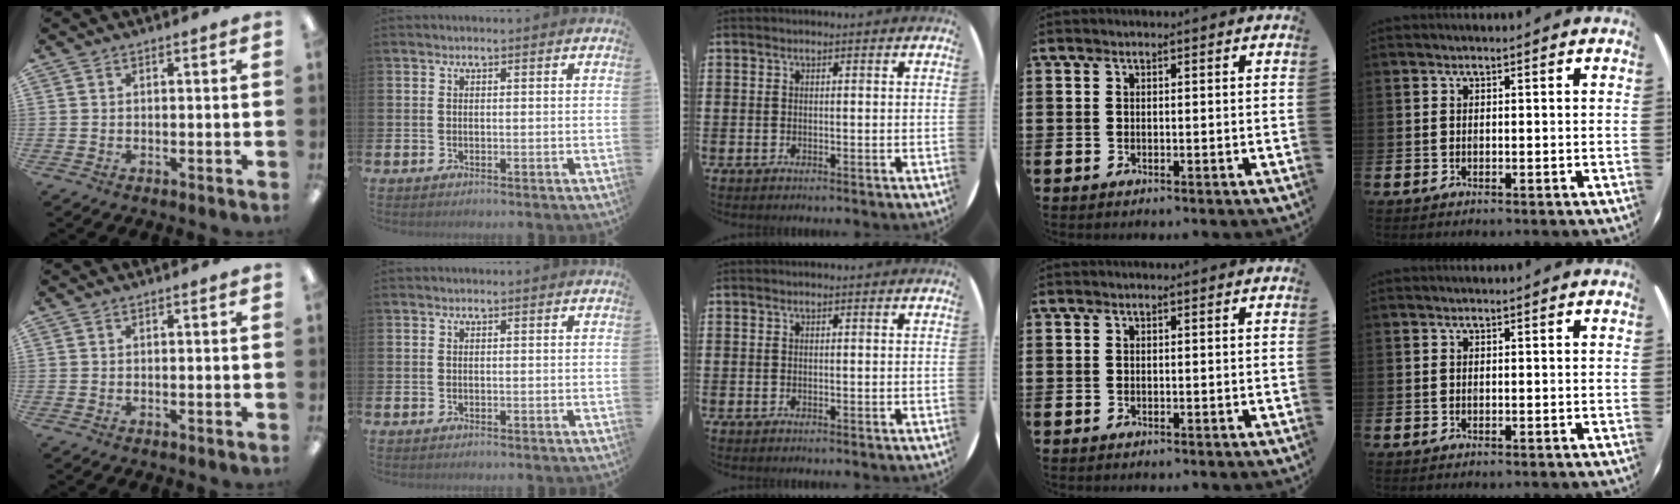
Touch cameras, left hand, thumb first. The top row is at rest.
{}